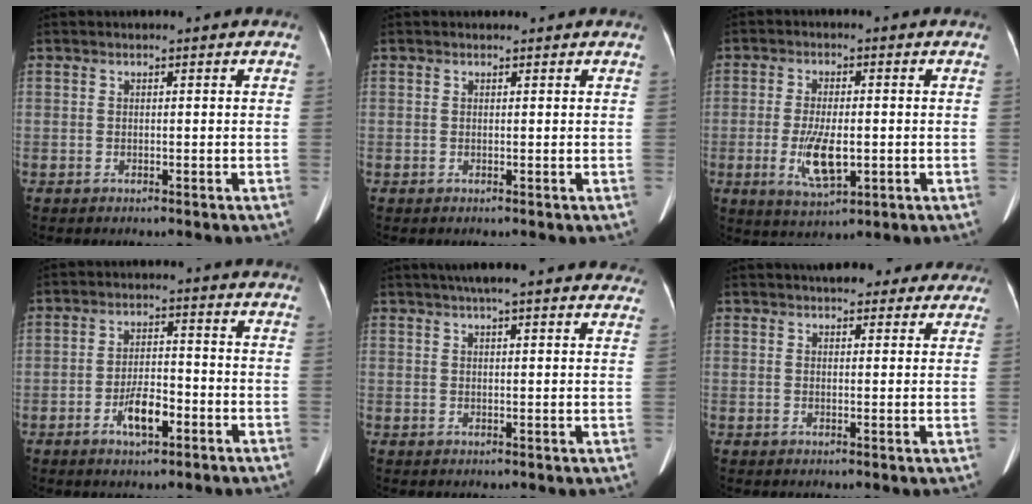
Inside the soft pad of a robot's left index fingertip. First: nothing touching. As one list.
[{"total": 0.6, "force": [0.5, 0.2, 0.0], "torque": [-0.006, 0.004, 0.008]}, {"total": 7.2, "force": [-1.6, 2.5, 6.6], "torque": [-0.132, -0.010, -0.021]}, {"total": 5.6, "force": [-2.6, 2.0, 4.5], "torque": [-0.090, 0.003, -0.044]}, {"total": 18.7, "force": [16.4, 2.6, 8.8], "torque": [-0.118, 0.038, 0.200]}, {"total": 10.8, "force": [9.3, 3.8, 4.1], "torque": [-0.028, 0.022, 0.106]}]